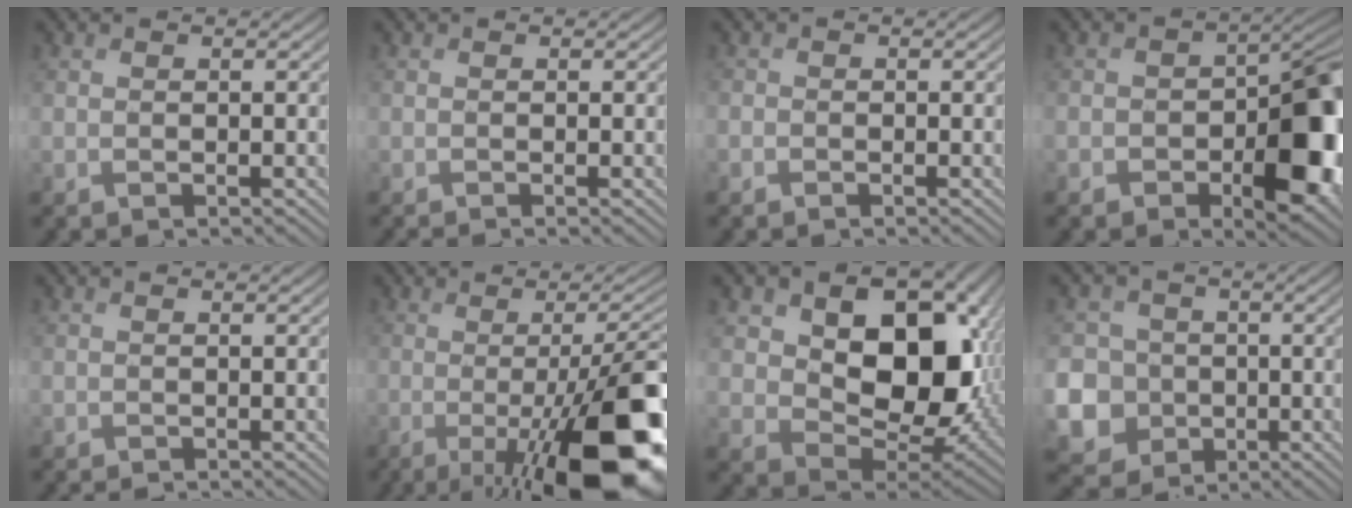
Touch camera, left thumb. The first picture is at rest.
{"total": 1.0, "force": [-0.6, 0.2, 0.7], "torque": [-0.010, -0.006, -0.014]}
{"total": 1.0, "force": [-0.7, 0.7, 0.2], "torque": [-0.003, -0.002, -0.018]}
{"total": 12.0, "force": [-3.2, 7.7, 8.6], "torque": [-0.097, -0.028, -0.045]}
{"total": 1.0, "force": [-1.0, 0.0, 0.2], "torque": [0.000, -0.003, -0.017]}
{"total": 18.2, "force": [-4.8, 5.7, 16.6], "torque": [-0.196, -0.020, -0.065]}
{"total": 15.9, "force": [3.3, 10.8, 11.2], "torque": [-0.176, -0.012, 0.066]}
{"total": 14.2, "force": [-3.2, 13.3, 3.7], "torque": [-0.159, -0.040, -0.074]}